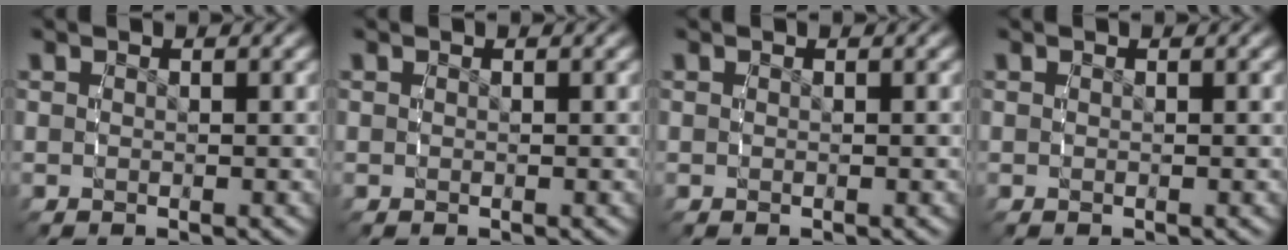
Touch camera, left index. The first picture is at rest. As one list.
[{"total": 0.0}, {"total": 0.0}, {"total": 0.0}]